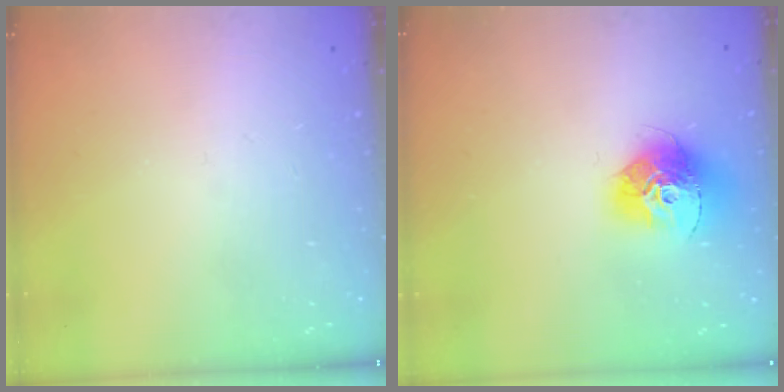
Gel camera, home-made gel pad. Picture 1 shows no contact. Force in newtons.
{"total": 14.4, "press": 14.3, "slide": 1.3}